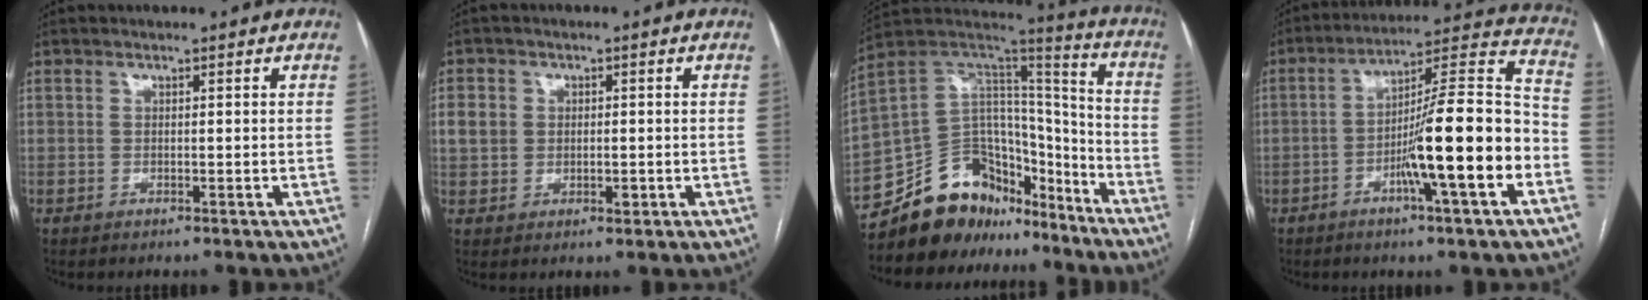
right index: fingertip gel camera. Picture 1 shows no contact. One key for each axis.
{"total": 4.5, "fx": 0.2, "fy": 3.9, "fz": 2.4, "tx": -0.047, "ty": 0.011, "tz": 0.008}
{"total": 17.9, "fx": -14.5, "fy": 9.6, "fz": 4.6, "tx": -0.067, "ty": 0.093, "tz": -0.238}
{"total": 16.7, "fx": -5.4, "fy": 0.5, "fz": 15.8, "tx": -0.245, "ty": 0.009, "tz": -0.089}